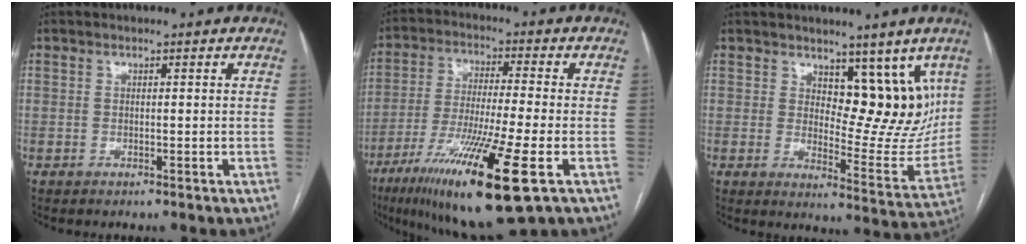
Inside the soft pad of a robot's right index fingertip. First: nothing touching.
{"total": 17.7, "force": [-8.5, 0.8, 15.4], "torque": [-0.276, -0.044, -0.146]}
{"total": 10.6, "force": [6.0, 5.5, 6.8], "torque": [-0.062, -0.006, 0.099]}